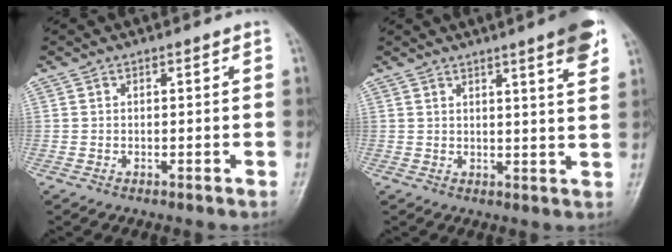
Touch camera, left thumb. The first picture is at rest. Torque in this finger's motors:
{"motor_torque": [1.11, 0.59, 0.80, -0.73, 0.01]}